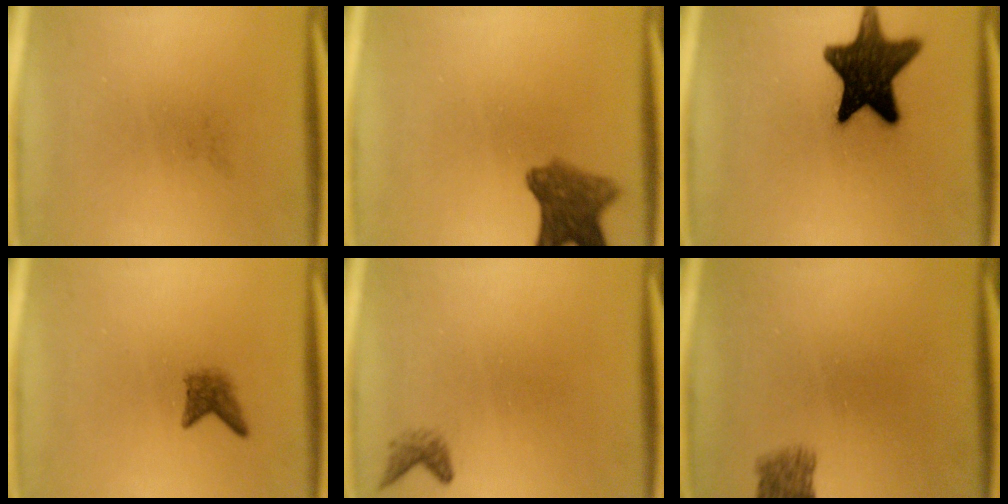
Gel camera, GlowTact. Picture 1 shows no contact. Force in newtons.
{"total": 6.7}
{"total": 16.0}
{"total": 2.1}
{"total": 1.3}
{"total": 2.9}